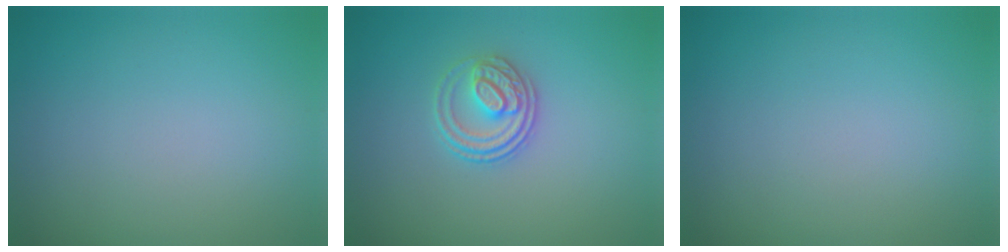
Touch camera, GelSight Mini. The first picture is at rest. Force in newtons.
{"total": 2.8, "press": 2.6, "slide": 1.2}
{"total": 0.0}